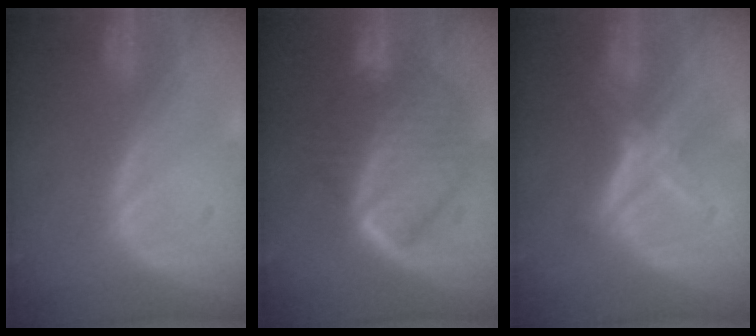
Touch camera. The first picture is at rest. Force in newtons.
{"total": 10.3, "press": 10.2, "slide": 0.9}
{"total": 5.8, "press": 5.4, "slide": 2.1}